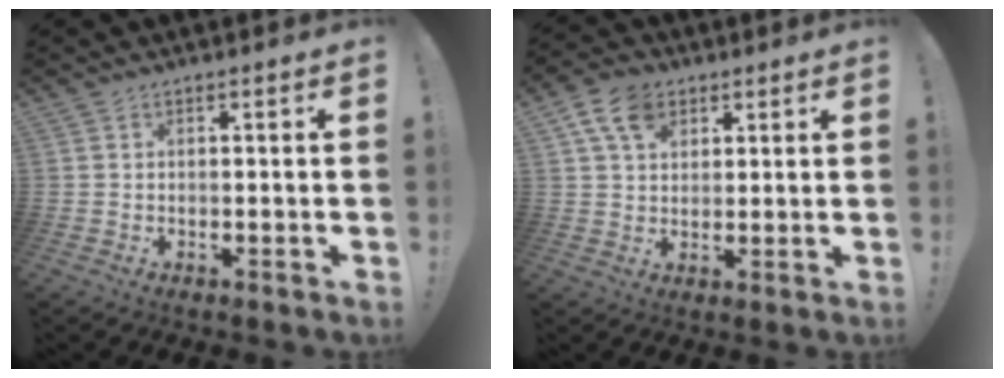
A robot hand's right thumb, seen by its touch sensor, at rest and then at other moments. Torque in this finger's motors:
{"motor_torque": [-0.06, 0.31, 0.24, -0.16, 0.06]}